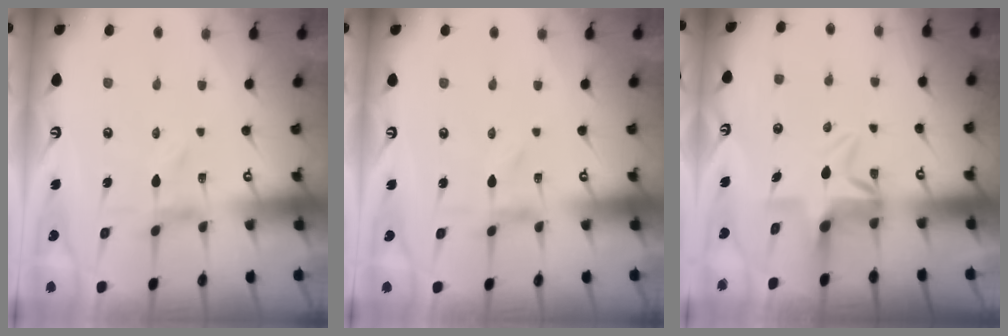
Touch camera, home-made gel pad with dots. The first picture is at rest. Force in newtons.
{"total": 0.0}
{"total": 6.7, "press": 6.7, "slide": 0.5}